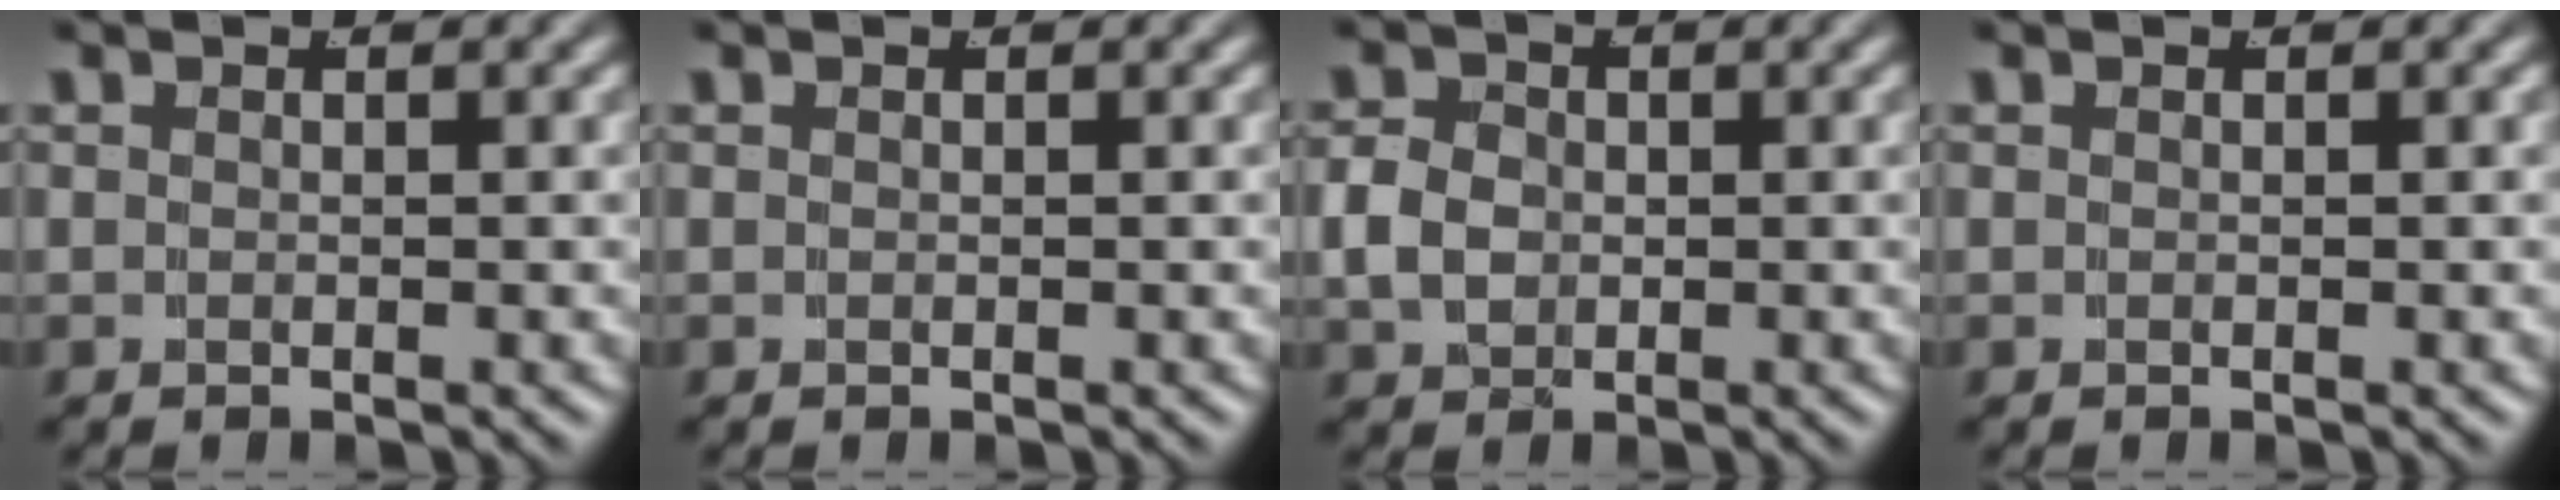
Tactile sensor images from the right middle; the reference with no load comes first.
{"total": 0.0}
{"total": 3.0, "force": [-0.3, 2.5, 1.6], "torque": [-0.041, -0.010, 0.004]}
{"total": 0.0}